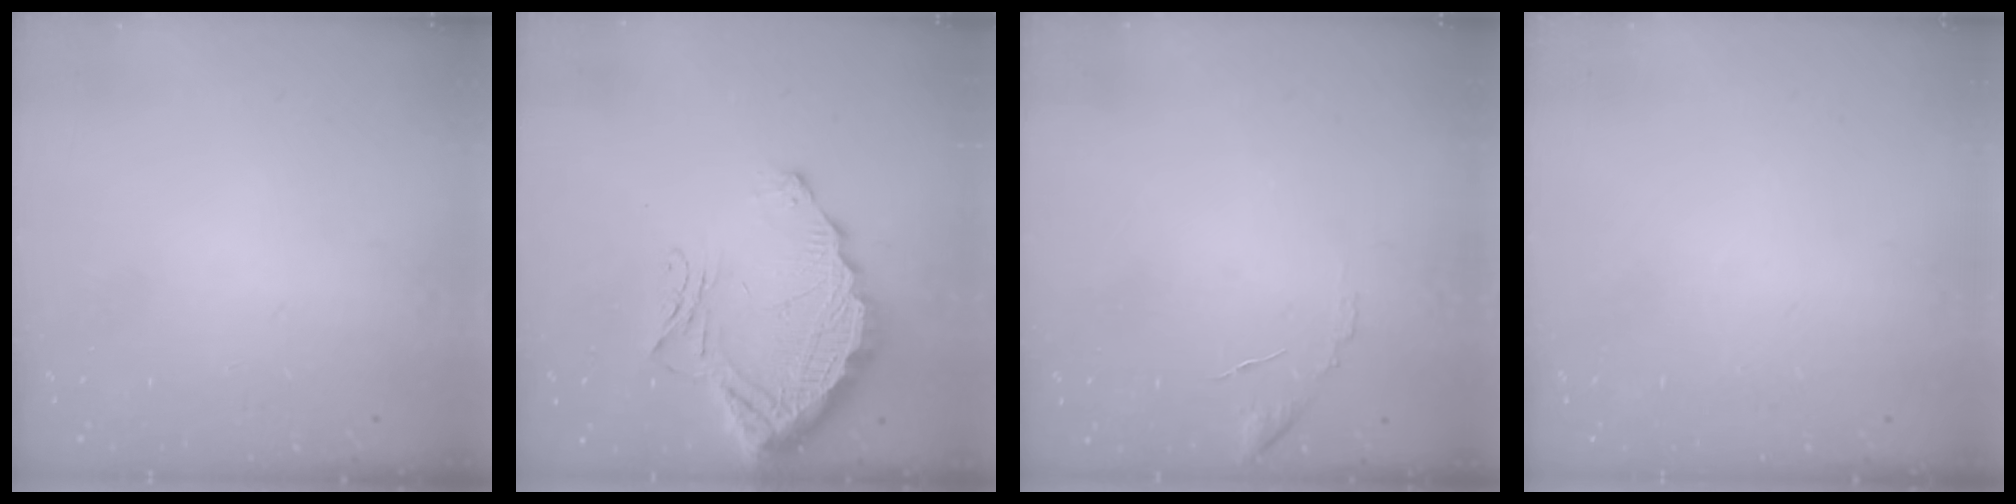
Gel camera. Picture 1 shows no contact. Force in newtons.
{"total": 13.9, "press": 13.8, "slide": 1.0}
{"total": 5.7, "press": 5.7, "slide": 0.3}
{"total": 0.0}